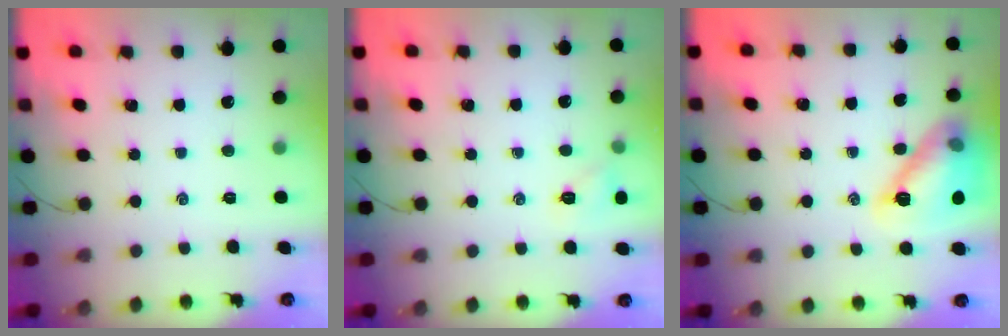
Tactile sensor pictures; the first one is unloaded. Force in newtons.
{"total": 6.5, "press": 6.4, "slide": 1.5}
{"total": 13.9, "press": 13.9, "slide": 0.6}